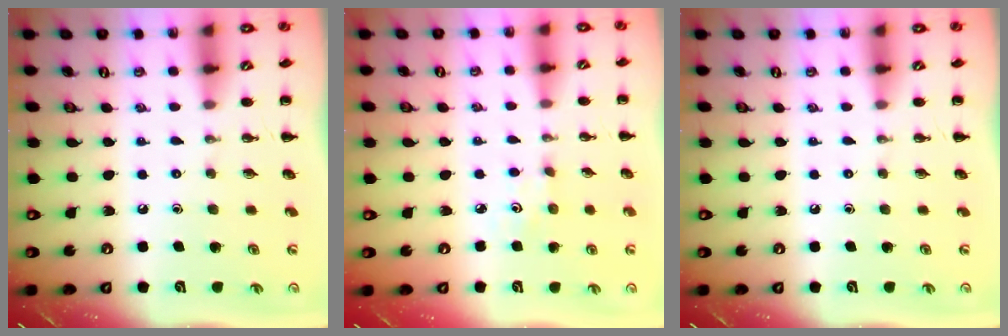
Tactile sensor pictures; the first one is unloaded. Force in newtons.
{"total": 2.2, "press": 2.1, "slide": 0.7}
{"total": 0.0}